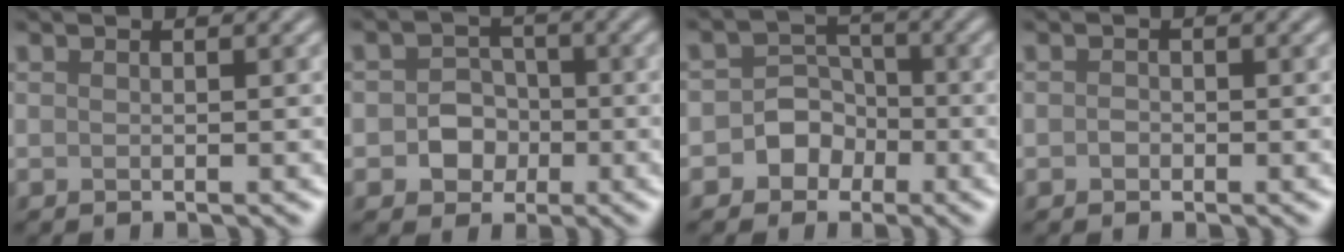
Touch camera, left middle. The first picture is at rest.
{"total": 3.1, "force": [-0.7, 2.8, 1.3], "torque": [-0.001, 0.002, -0.022]}
{"total": 4.0, "force": [-1.5, 3.5, 1.1], "torque": [0.018, 0.011, -0.044]}
{"total": 0.7, "force": [-0.3, 0.6, 0.2], "torque": [-0.004, -0.003, -0.007]}